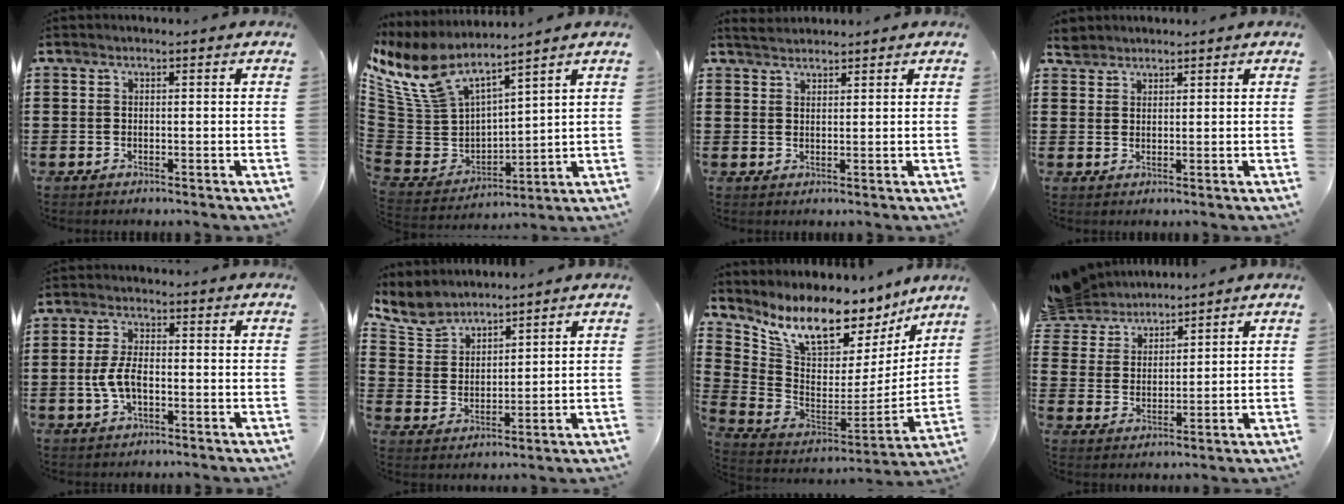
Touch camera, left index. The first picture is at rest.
{"total": 8.9, "force": [7.0, 3.6, 4.1], "torque": [-0.128, -0.051, 0.124]}
{"total": 2.1, "force": [2.1, 0.2, 0.1], "torque": [-0.008, 0.003, 0.042]}
{"total": 1.8, "force": [1.6, 0.5, 0.3], "torque": [-0.010, 0.001, 0.033]}
{"total": 5.0, "force": [-1.0, 2.3, 4.3], "torque": [-0.104, -0.002, -0.026]}
{"total": 5.3, "force": [4.9, 1.8, 0.6], "torque": [-0.037, -0.016, 0.091]}
{"total": 10.9, "force": [8.6, 4.1, 5.3], "torque": [-0.135, -0.063, 0.151]}
{"total": 6.4, "force": [6.1, 1.9, 0.2], "torque": [-0.037, -0.025, 0.115]}